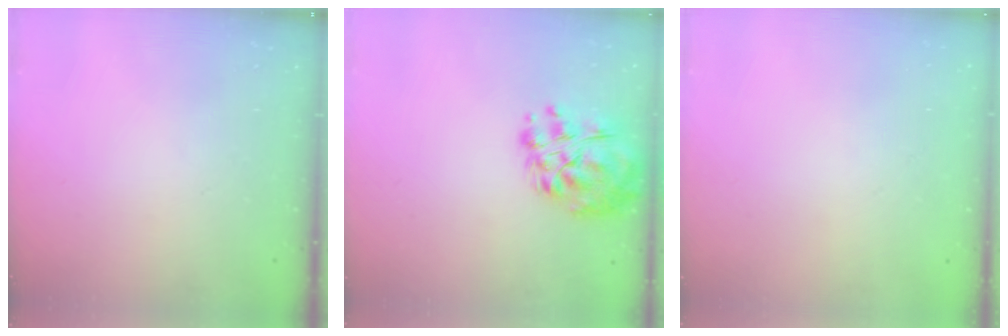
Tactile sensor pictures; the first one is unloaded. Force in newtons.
{"total": 13.7, "press": 13.3, "slide": 3.2}
{"total": 1.6, "press": 1.6, "slide": 0.2}